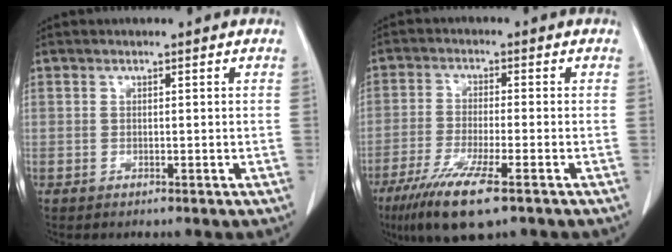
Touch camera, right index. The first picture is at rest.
{"total": 9.7, "force": [-5.8, 1.1, 7.7], "torque": [-0.144, -0.026, -0.097]}